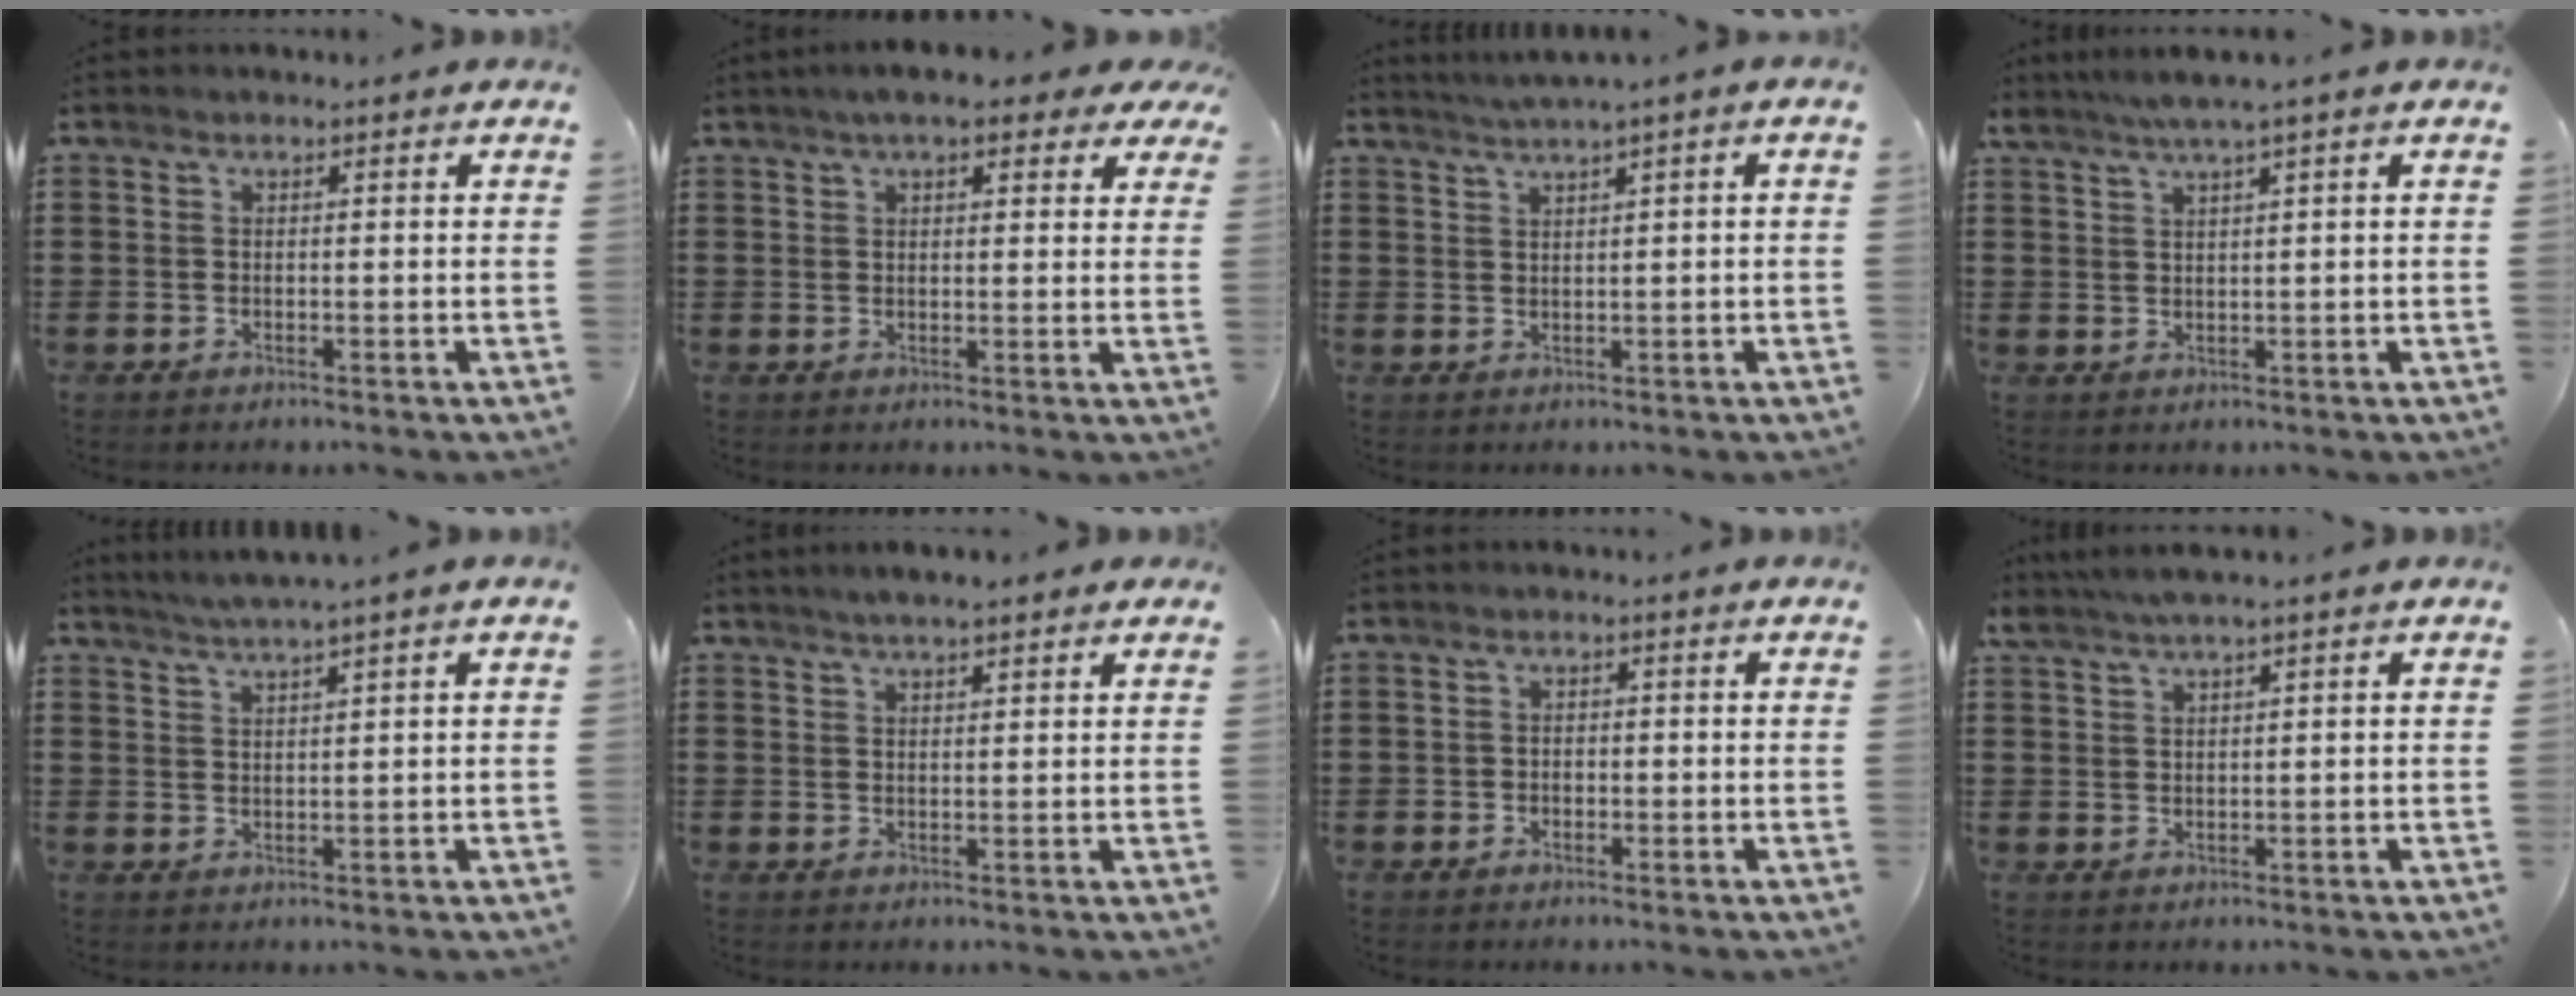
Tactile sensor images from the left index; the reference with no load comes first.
{"total": 5.5, "force": [4.1, 1.3, 3.4], "torque": [-0.069, 0.002, 0.071]}
{"total": 1.5, "force": [0.9, -0.5, 1.1], "torque": [-0.018, -0.002, 0.017]}
{"total": 2.9, "force": [1.9, -0.3, 2.2], "torque": [-0.045, 0.002, 0.034]}
{"total": 2.1, "force": [1.7, -0.8, 1.0], "torque": [-0.021, -0.006, 0.029]}
{"total": 2.7, "force": [2.2, 0.3, 1.5], "torque": [-0.034, 0.005, 0.040]}
{"total": 1.1, "force": [-0.6, 0.9, 0.1], "torque": [-0.006, 0.003, -0.015]}
{"total": 2.6, "force": [1.9, -0.1, 1.8], "torque": [-0.038, 0.003, 0.034]}